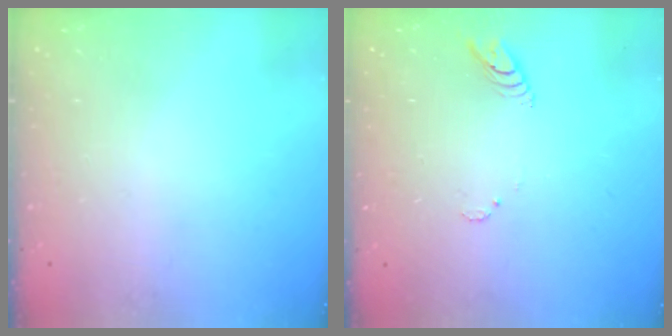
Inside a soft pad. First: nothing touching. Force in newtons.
{"total": 3.9, "press": 3.9, "slide": 0.2}